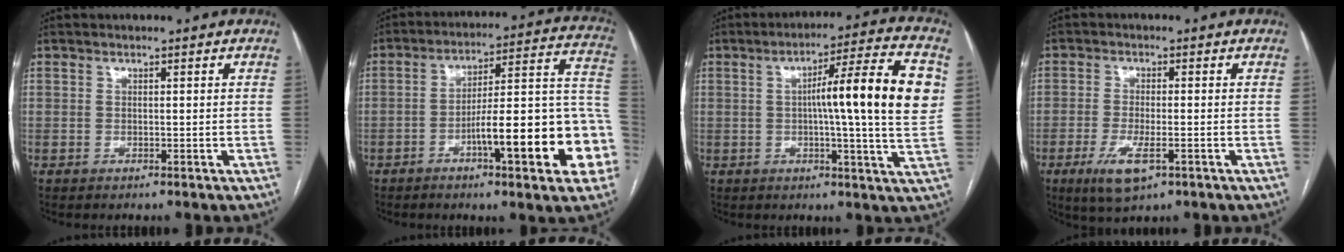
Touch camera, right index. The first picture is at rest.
{"total": 19.7, "force": [-6.8, 2.8, 18.2], "torque": [-0.187, 0.032, -0.090]}
{"total": 16.0, "force": [2.3, -0.3, 15.8], "torque": [-0.231, 0.013, 0.024]}
{"total": 6.1, "force": [-2.8, 1.7, 5.1], "torque": [-0.102, -0.012, -0.043]}